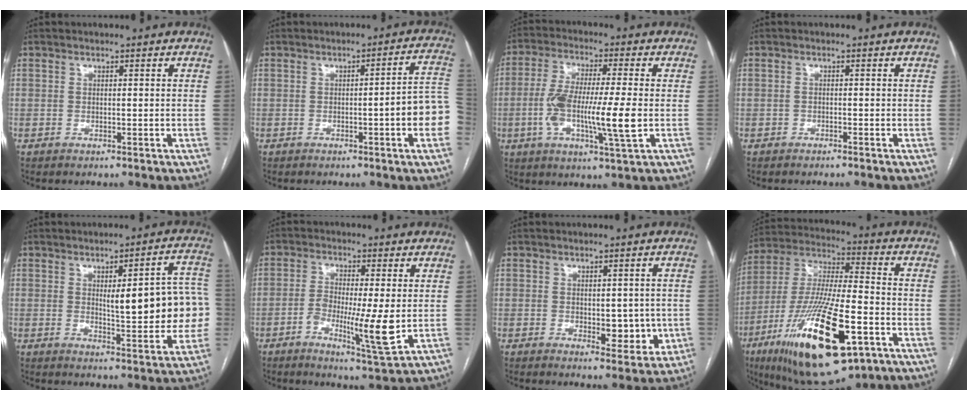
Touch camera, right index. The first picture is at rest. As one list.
[{"total": 8.6, "force": [-2.1, 0.2, 8.3], "torque": [-0.088, 0.016, -0.033]}, {"total": 12.5, "force": [-1.8, 1.1, 12.3], "torque": [-0.239, -0.004, -0.035]}, {"total": 0.6, "force": [-0.6, 0.2, 0.0], "torque": [-0.004, -0.001, -0.013]}, {"total": 14.4, "force": [0.5, 3.4, 14.0], "torque": [-0.166, 0.018, 0.011]}, {"total": 9.1, "force": [-1.7, 1.0, 8.8], "torque": [-0.155, -0.015, -0.027]}, {"total": 5.8, "force": [-0.4, 3.2, 4.9], "torque": [-0.053, -0.003, 0.008]}, {"total": 25.5, "force": [-11.2, 6.3, 22.0], "torque": [-0.438, -0.037, -0.183]}]